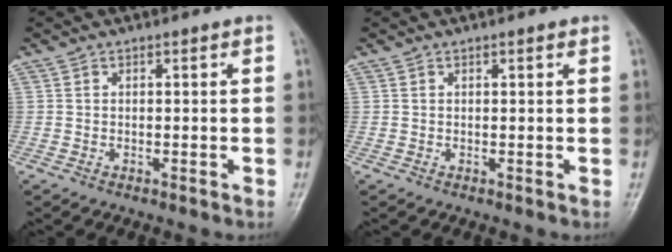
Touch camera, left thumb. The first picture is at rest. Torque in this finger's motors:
{"motor_torque": [-0.20, -0.10, -0.30, -0.25, 0.01]}